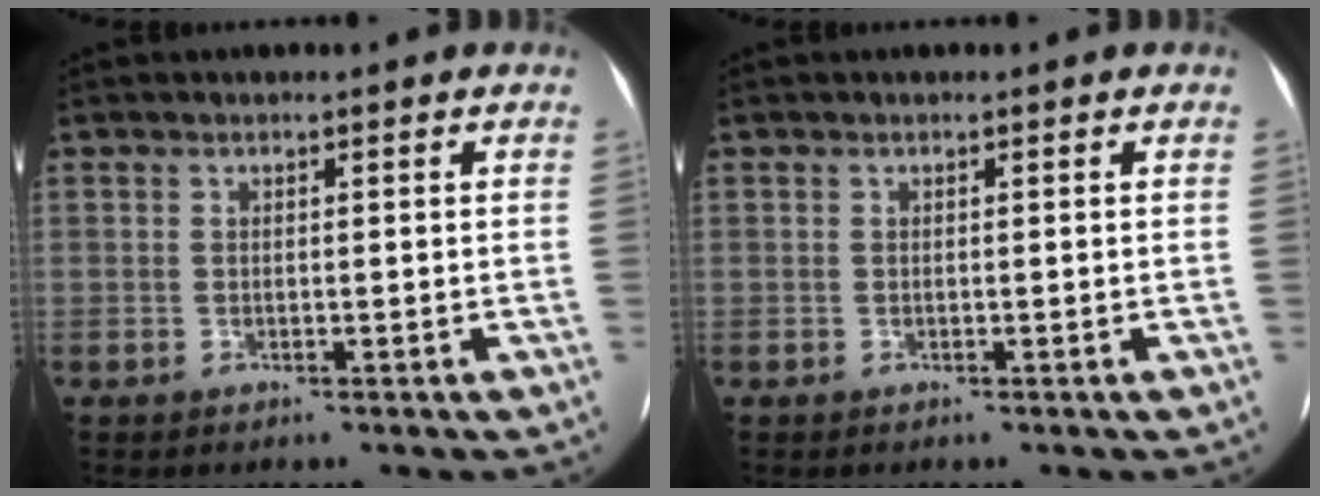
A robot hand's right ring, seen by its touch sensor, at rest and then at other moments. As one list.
[{"total": 0.0}]